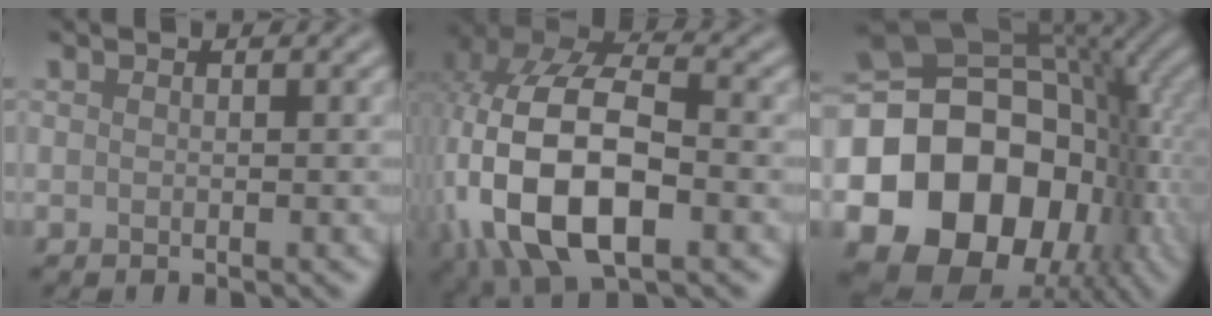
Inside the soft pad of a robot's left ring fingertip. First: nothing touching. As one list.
[{"total": 13.8, "force": [-3.7, 7.5, 11.0], "torque": [-0.241, -0.008, -0.063]}, {"total": 20.2, "force": [-5.2, 15.8, 11.5], "torque": [-0.190, -0.022, -0.091]}]